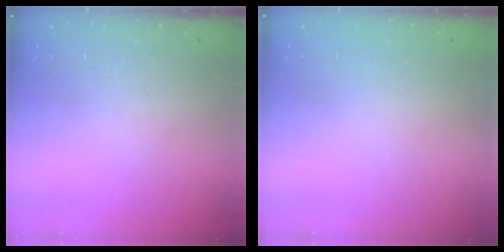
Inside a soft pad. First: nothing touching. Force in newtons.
{"total": 0.7, "press": 0.7, "slide": 0.1}